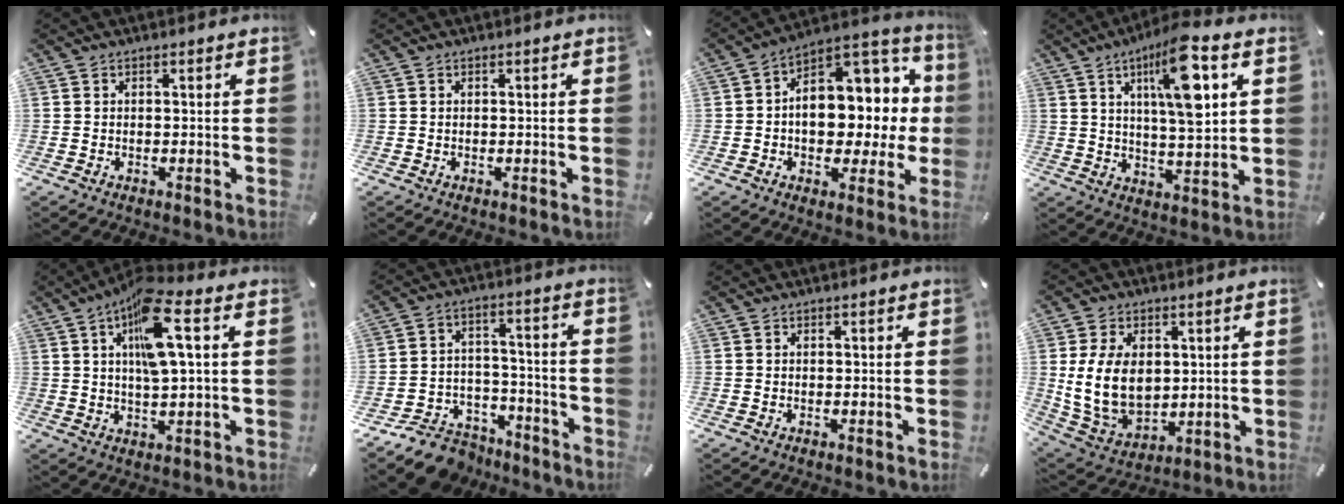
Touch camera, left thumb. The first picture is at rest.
{"total": 0.0}
{"total": 13.7, "force": [0.6, 10.2, 9.0], "torque": [-0.103, -0.022, 0.018]}
{"total": 15.1, "force": [6.0, 4.1, 13.2], "torque": [-0.221, -0.016, 0.091]}
{"total": 12.9, "force": [4.2, 3.3, 11.8], "torque": [-0.223, -0.005, 0.066]}
{"total": 10.6, "force": [-8.4, 6.0, 2.1], "torque": [-0.019, 0.063, -0.149]}
{"total": 0.0}
{"total": 13.8, "force": [2.0, 10.1, 9.1], "torque": [-0.195, -0.001, 0.036]}